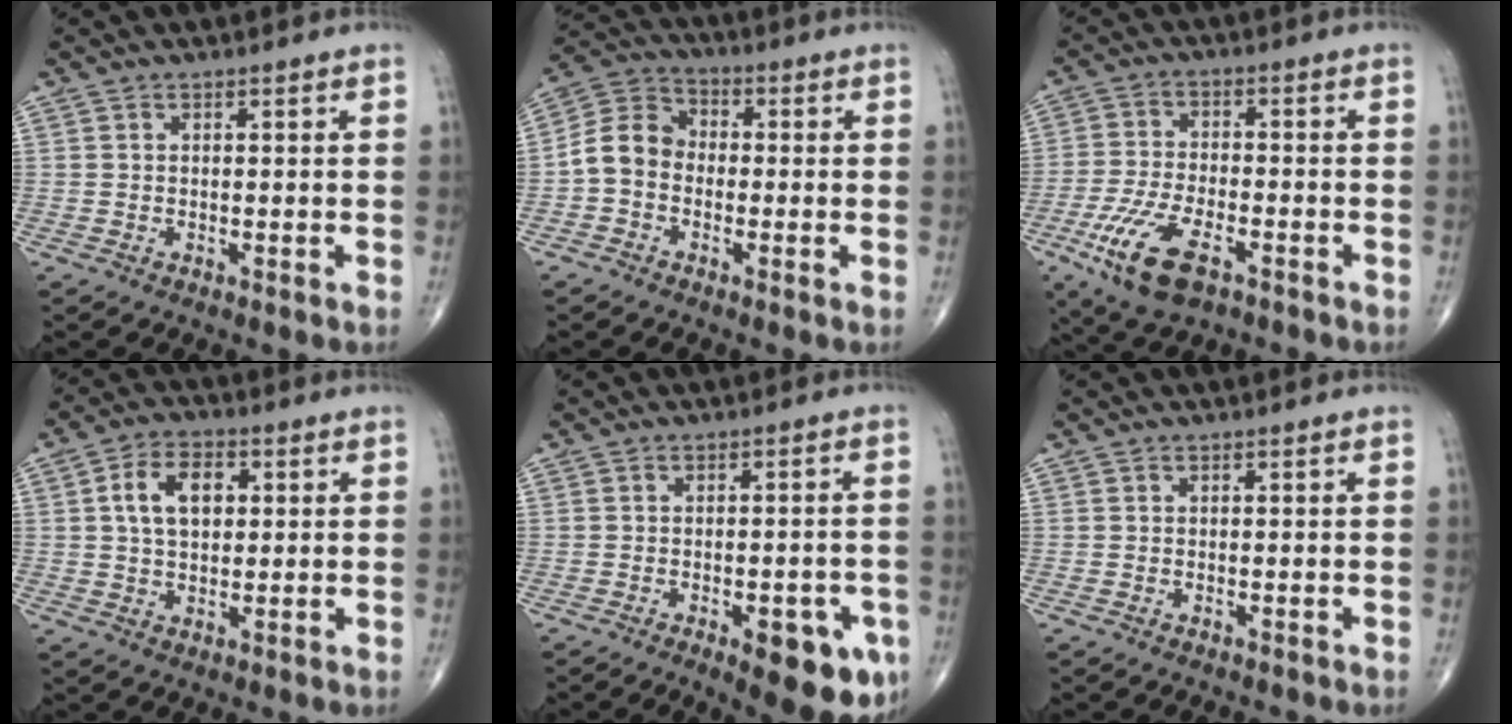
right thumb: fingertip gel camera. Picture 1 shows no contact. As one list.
[{"total": 7.8, "force": [-1.6, 6.3, 4.4], "torque": [-0.069, 0.031, -0.048]}, {"total": 11.7, "force": [-5.9, 5.1, 8.7], "torque": [-0.179, 0.006, -0.106]}, {"total": 8.5, "force": [1.8, 5.4, 6.3], "torque": [-0.097, 0.007, 0.030]}, {"total": 11.8, "force": [-5.2, 4.6, 9.6], "torque": [-0.094, 0.008, -0.057]}, {"total": 0.0}]